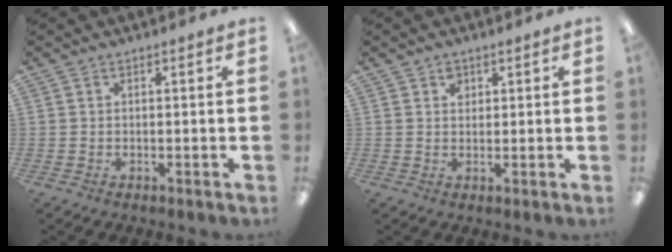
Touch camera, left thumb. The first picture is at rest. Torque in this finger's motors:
{"motor_torque": [0.08, 0.07, 0.47, -0.19, 0.00]}